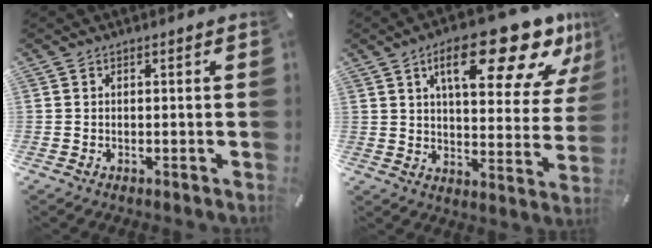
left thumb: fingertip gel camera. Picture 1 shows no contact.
{"total": 22.7, "force": [13.6, 8.4, 16.2], "torque": [-0.225, -0.080, 0.214]}